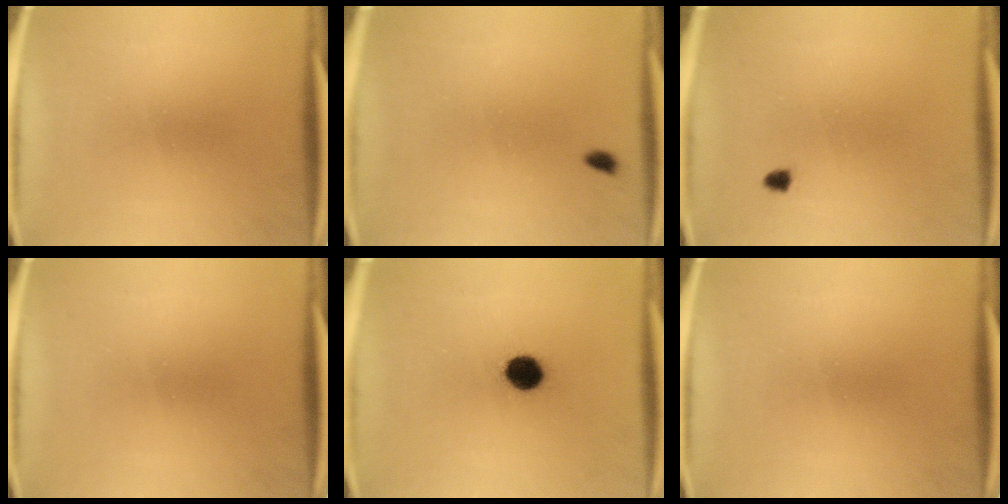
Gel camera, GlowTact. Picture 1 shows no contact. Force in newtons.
{"total": 0.7}
{"total": 1.0}
{"total": 0.0}
{"total": 6.7}
{"total": 0.0}